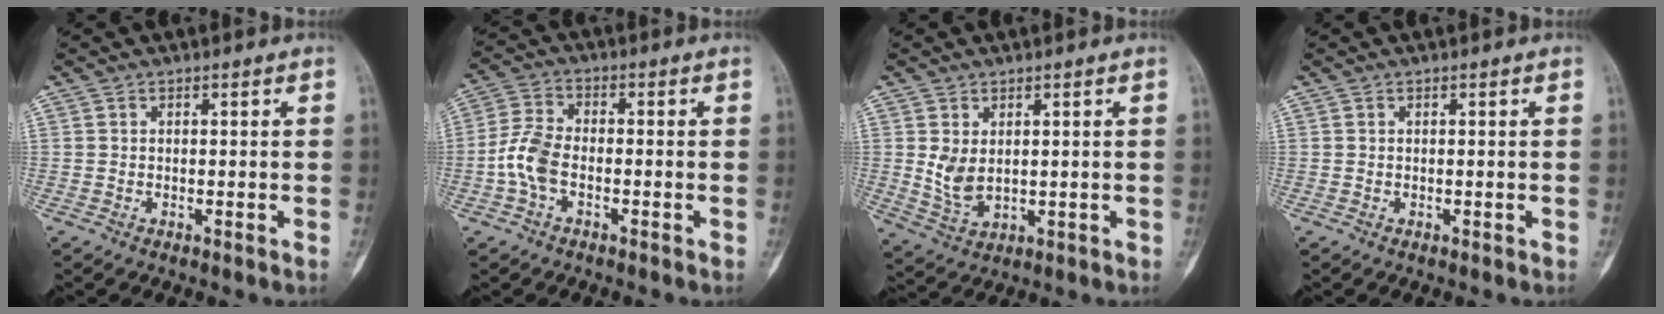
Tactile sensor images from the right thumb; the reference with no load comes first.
{"total": 7.2, "force": [-1.7, 4.0, 5.7], "torque": [-0.133, 0.016, -0.039]}
{"total": 5.7, "force": [0.8, 3.9, 4.1], "torque": [-0.067, -0.010, 0.030]}
{"total": 0.0}